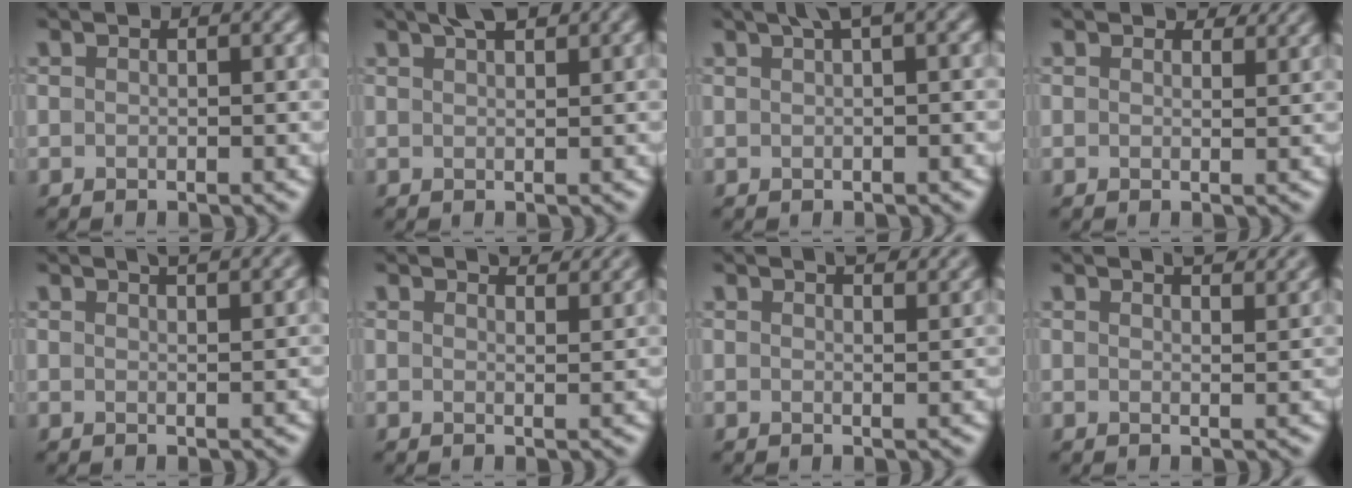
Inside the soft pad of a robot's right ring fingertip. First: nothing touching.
{"total": 3.3, "force": [2.2, 0.9, 2.2], "torque": [-0.029, 0.010, 0.029]}
{"total": 2.8, "force": [1.5, 0.6, 2.2], "torque": [-0.024, 0.014, 0.025]}
{"total": 1.8, "force": [1.5, 0.7, 0.7], "torque": [-0.011, -0.003, 0.019]}
{"total": 3.4, "force": [2.6, 1.2, 2.0], "torque": [0.005, 0.016, 0.007]}
{"total": 2.8, "force": [2.6, 0.4, 0.9], "torque": [-0.009, 0.000, 0.032]}
{"total": 2.6, "force": [2.3, 0.7, 1.2], "torque": [-0.005, 0.003, 0.025]}
{"total": 3.1, "force": [2.7, 0.8, 1.4], "torque": [-0.006, 0.009, 0.024]}